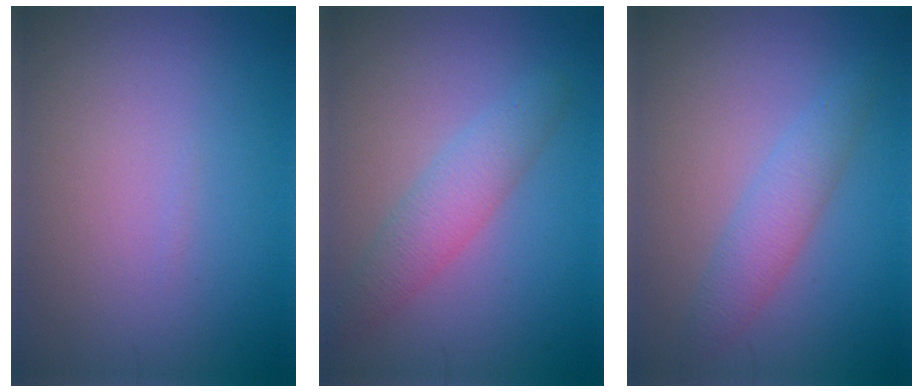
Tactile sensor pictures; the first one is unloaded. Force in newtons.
{"total": 2.9, "press": 2.9, "slide": 0.1}
{"total": 2.7, "press": 2.7, "slide": 0.1}